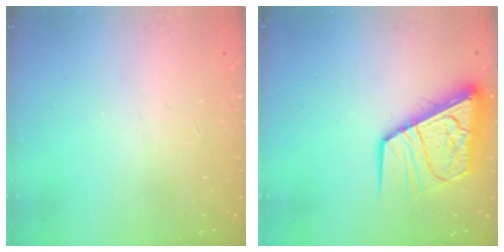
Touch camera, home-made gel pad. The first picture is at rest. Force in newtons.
{"total": 13.6, "press": 13.5, "slide": 1.7}